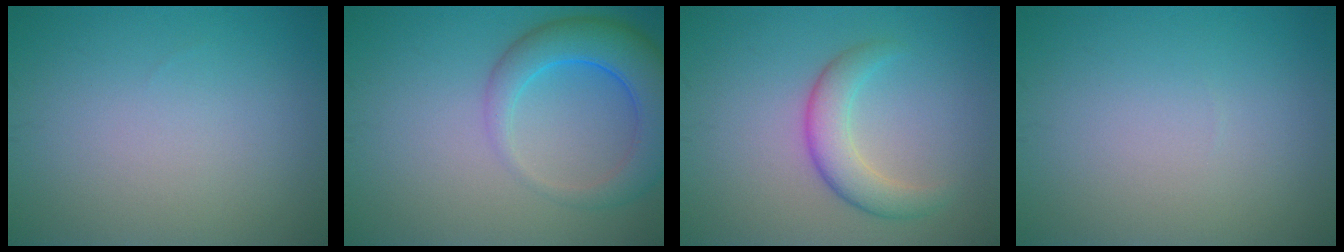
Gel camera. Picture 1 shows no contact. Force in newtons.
{"total": 6.1, "press": 6.0, "slide": 0.3}
{"total": 3.6, "press": 3.6, "slide": 0.1}
{"total": 0.0}